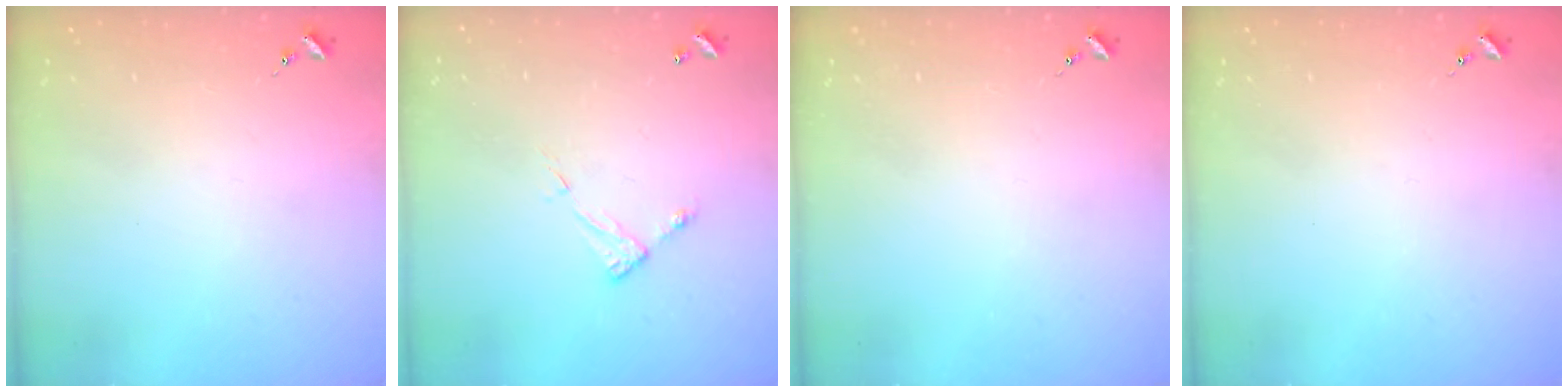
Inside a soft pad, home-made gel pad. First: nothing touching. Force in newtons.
{"total": 5.3, "press": 5.3, "slide": 0.4}
{"total": 0.0}
{"total": 0.0}